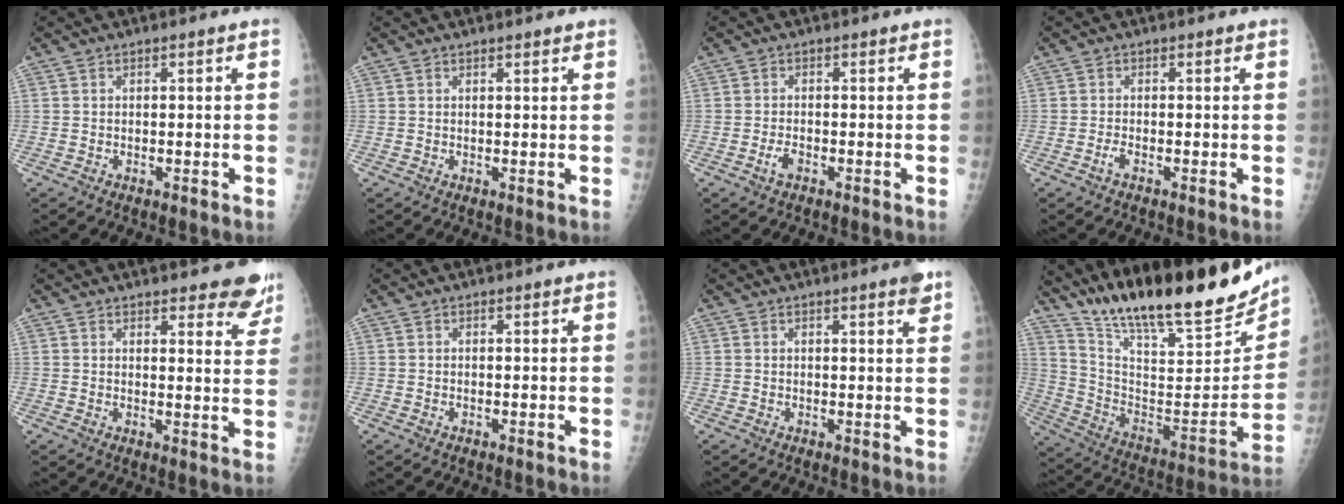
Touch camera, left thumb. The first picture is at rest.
{"total": 1.4, "force": [1.2, 0.4, 0.5], "torque": [-0.002, -0.001, 0.015]}
{"total": 1.9, "force": [-1.0, 1.0, 1.3], "torque": [-0.029, 0.002, -0.020]}
{"total": 1.1, "force": [-0.6, 0.4, 0.8], "torque": [-0.017, 0.000, -0.014]}
{"total": 8.0, "force": [6.9, 2.6, 3.2], "torque": [-0.001, -0.040, 0.069]}
{"total": 0.0}
{"total": 2.6, "force": [1.8, 0.2, 1.9], "torque": [-0.024, -0.010, 0.020]}
{"total": 28.4, "force": [22.7, 6.2, 16.0], "torque": [-0.232, -0.105, 0.358]}